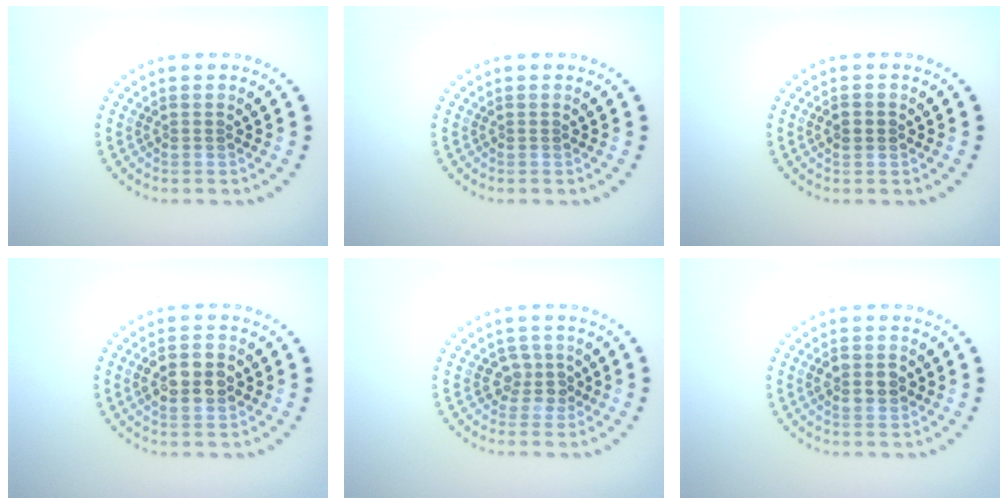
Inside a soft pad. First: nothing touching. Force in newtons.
{"total": 0.0}
{"total": 1.9, "press": 1.9, "slide": 0.1}
{"total": 3.8, "press": 3.8, "slide": 0.2}
{"total": 2.0, "press": 1.6, "slide": 1.2}
{"total": 3.0, "press": 3.0, "slide": 0.2}